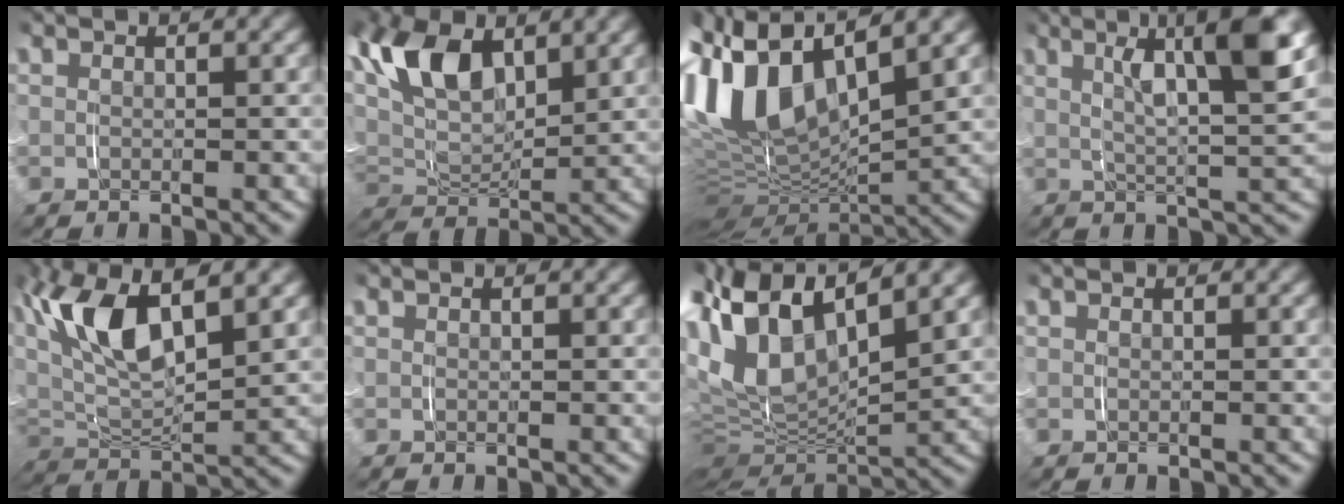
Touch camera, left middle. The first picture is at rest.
{"total": 9.2, "force": [2.5, 6.0, 6.5], "torque": [-0.158, -0.018, 0.046]}
{"total": 14.1, "force": [1.7, 9.1, 10.6], "torque": [-0.228, -0.004, 0.023]}
{"total": 7.9, "force": [2.1, 2.2, 7.2], "torque": [-0.103, 0.003, 0.027]}
{"total": 7.3, "force": [2.0, 3.9, 5.9], "torque": [-0.145, -0.004, 0.036]}
{"total": 0.0}
{"total": 15.1, "force": [3.4, 10.2, 10.5], "torque": [-0.224, 0.006, 0.037]}
{"total": 0.0}